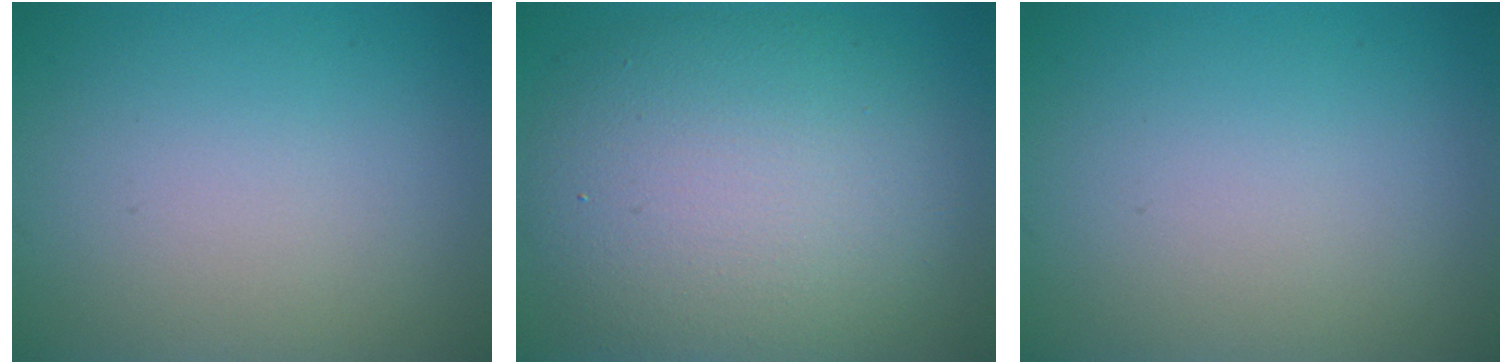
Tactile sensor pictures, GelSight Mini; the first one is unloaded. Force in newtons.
{"total": 10.3, "press": 10.2, "slide": 0.6}
{"total": 0.0}